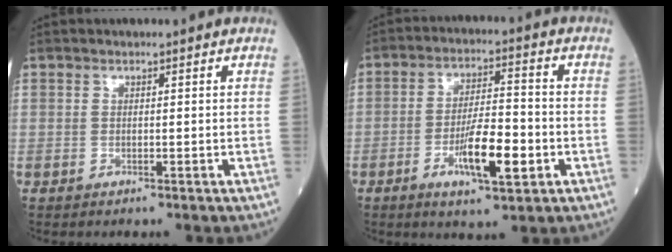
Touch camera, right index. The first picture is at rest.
{"total": 9.7, "force": [-3.3, 1.9, 8.9], "torque": [-0.160, -0.004, -0.055]}